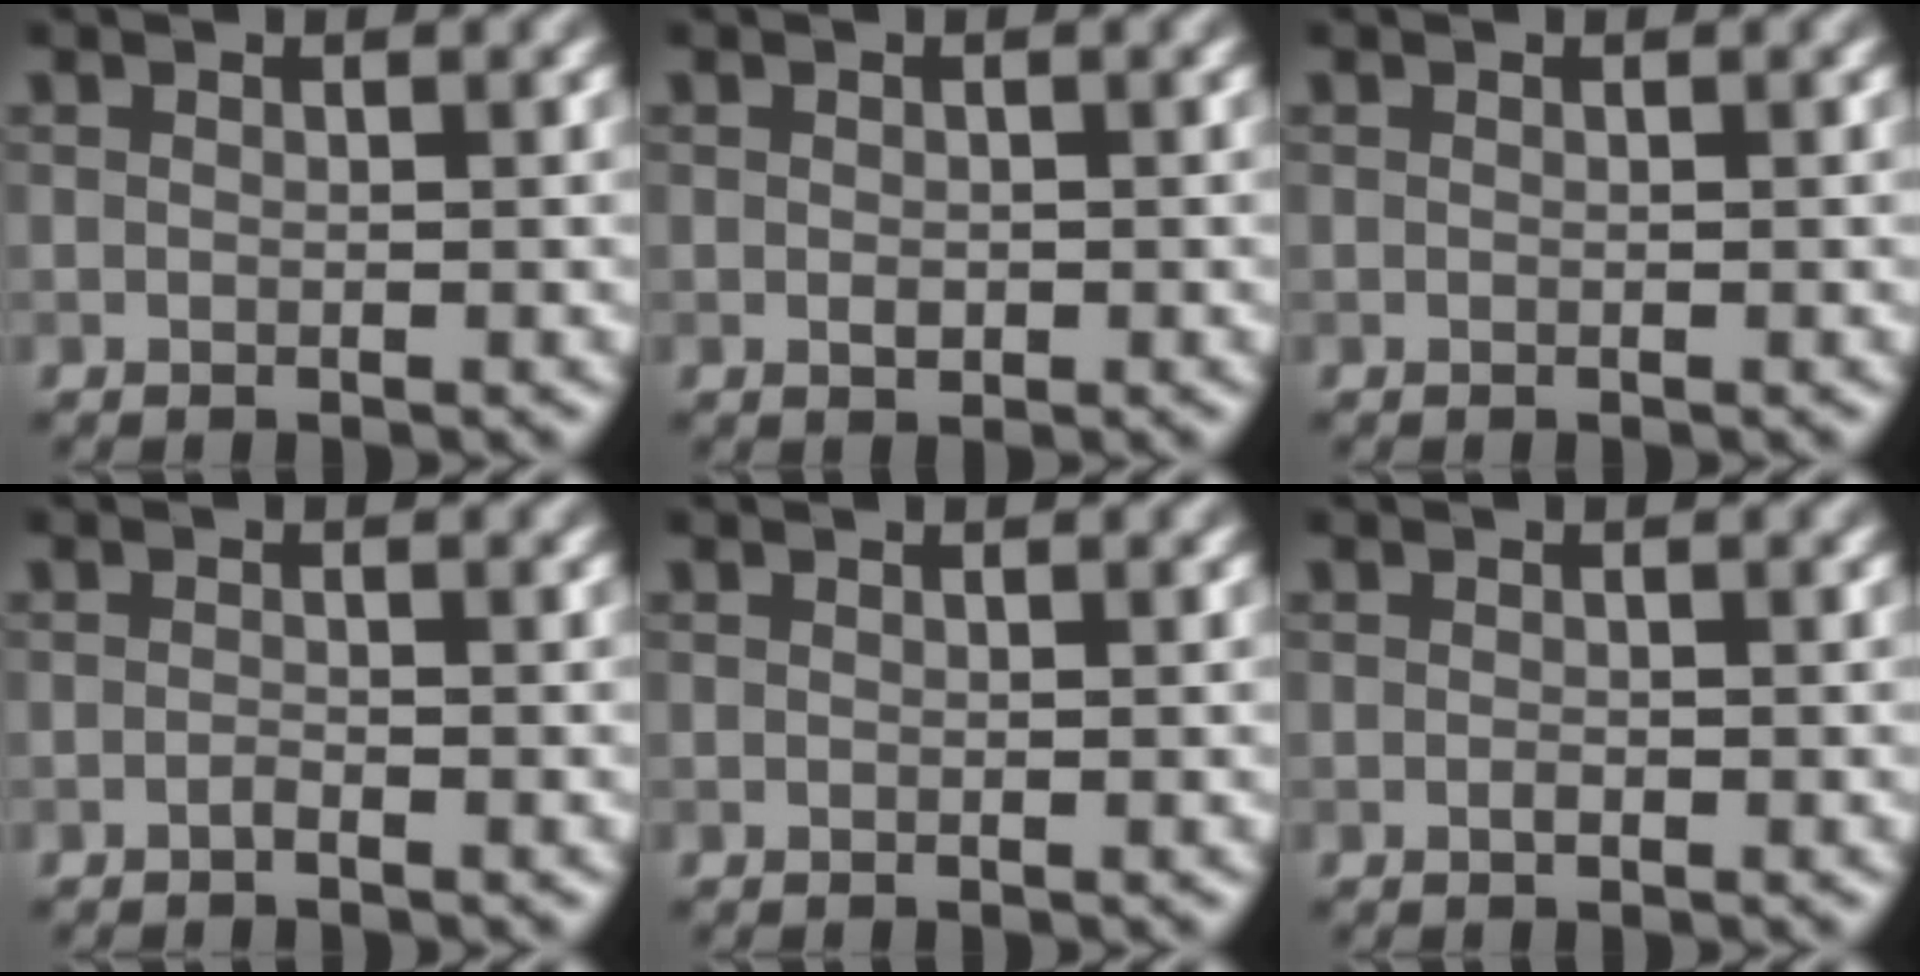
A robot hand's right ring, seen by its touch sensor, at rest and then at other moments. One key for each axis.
{"total": 0.8, "fx": -0.1, "fy": 0.6, "fz": 0.6, "tx": -0.008, "ty": -0.002, "tz": -0.002}
{"total": 0.0}
{"total": 0.6, "fx": -0.5, "fy": 0.1, "fz": 0.3, "tx": -0.004, "ty": 0.002, "tz": -0.011}
{"total": 0.0}
{"total": 0.5, "fx": -0.3, "fy": 0.2, "fz": 0.4, "tx": -0.007, "ty": 0.001, "tz": -0.005}